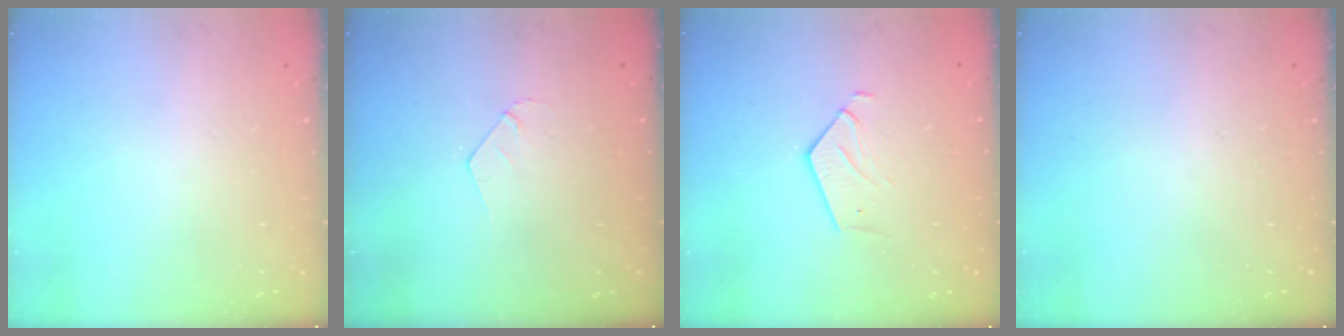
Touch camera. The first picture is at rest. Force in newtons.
{"total": 3.4, "press": 3.4, "slide": 0.3}
{"total": 2.8, "press": 2.8, "slide": 0.2}
{"total": 0.0}